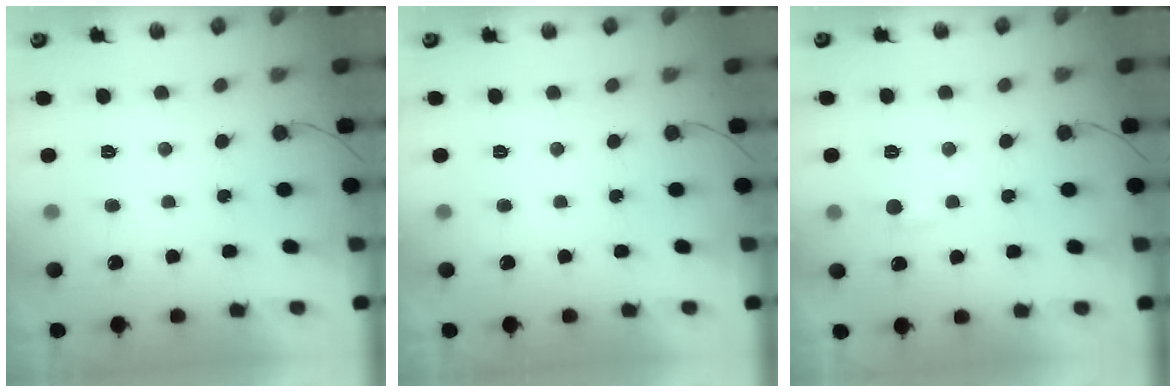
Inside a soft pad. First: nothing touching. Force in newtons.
{"total": 0.0}
{"total": 4.1, "press": 4.0, "slide": 0.5}